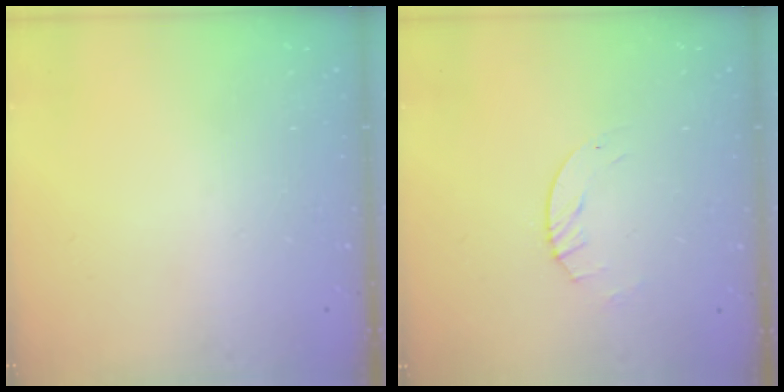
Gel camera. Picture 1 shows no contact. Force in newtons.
{"total": 2.8, "press": 2.8, "slide": 0.4}